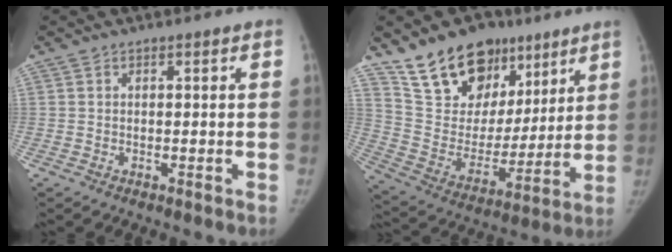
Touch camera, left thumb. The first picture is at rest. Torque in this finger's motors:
{"motor_torque": [0.61, 0.72, -0.15, -0.35, 0.05]}